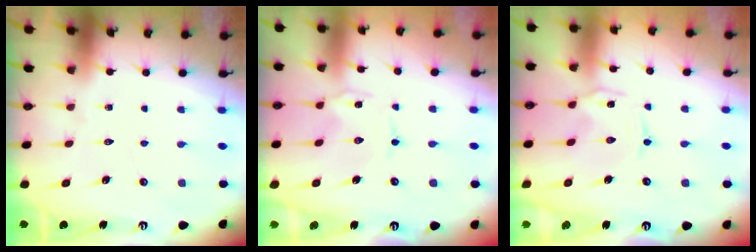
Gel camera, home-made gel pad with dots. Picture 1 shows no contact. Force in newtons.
{"total": 0.8, "press": 0.8, "slide": 0.1}
{"total": 1.0, "press": 0.9, "slide": 0.3}